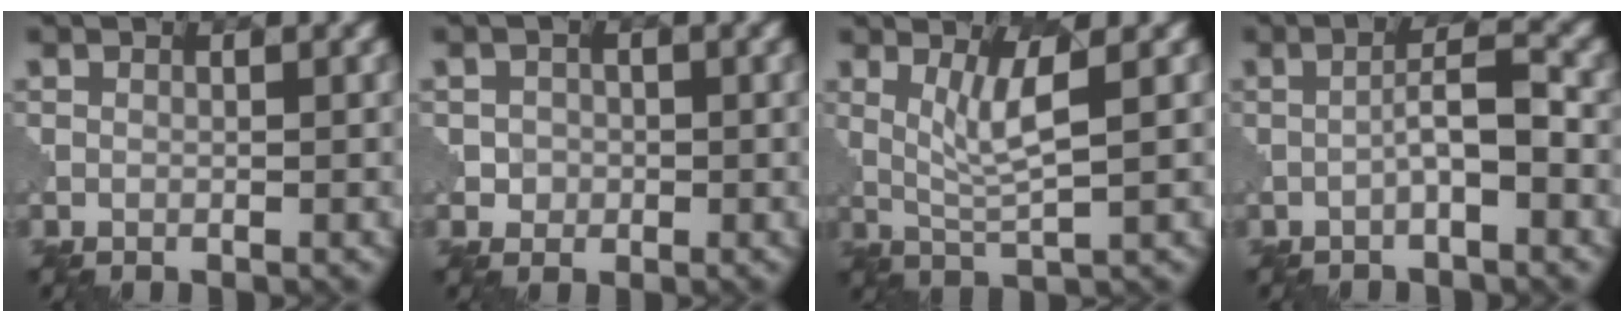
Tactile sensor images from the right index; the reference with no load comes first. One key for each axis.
{"total": 1.5, "fx": -0.1, "fy": 1.5, "fz": 0.3, "tx": 0.009, "ty": -0.001, "tz": -0.006}
{"total": 3.5, "fx": 0.9, "fy": 0.5, "fz": 3.3, "tx": -0.069, "ty": -0.007, "tz": 0.025}
{"total": 2.9, "fx": -1.0, "fy": 0.4, "fz": 2.7, "tx": -0.048, "ty": 0.013, "tz": -0.023}